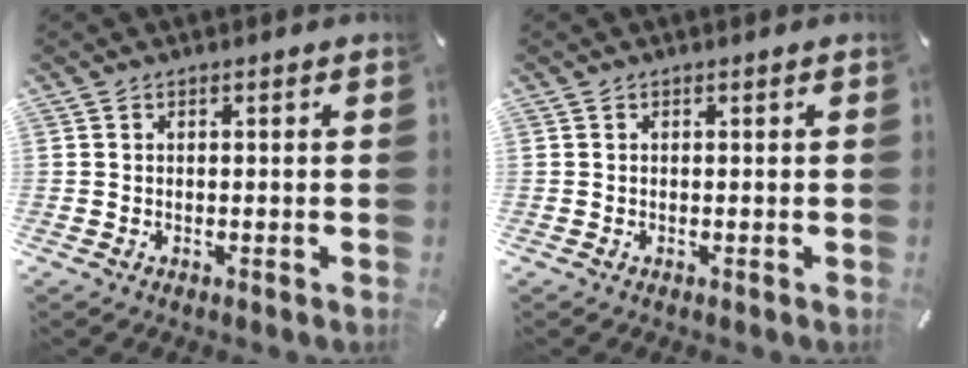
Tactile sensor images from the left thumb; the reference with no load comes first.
{"total": 0.0}